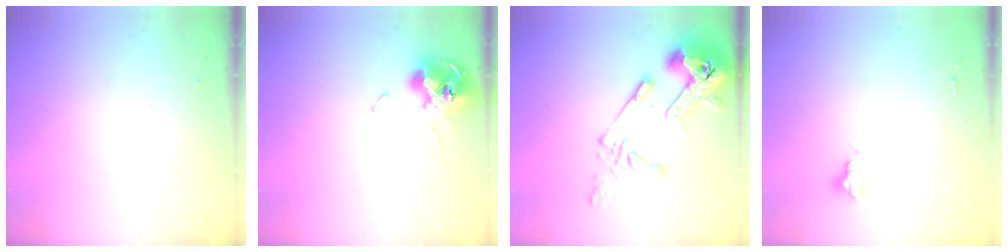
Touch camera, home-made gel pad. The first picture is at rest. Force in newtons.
{"total": 11.6, "press": 11.6, "slide": 1.1}
{"total": 16.7, "press": 16.5, "slide": 2.2}
{"total": 4.9, "press": 4.9, "slide": 0.3}